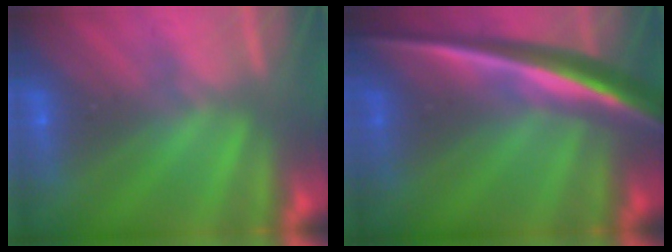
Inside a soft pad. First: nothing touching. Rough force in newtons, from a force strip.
{"total": 8.8}